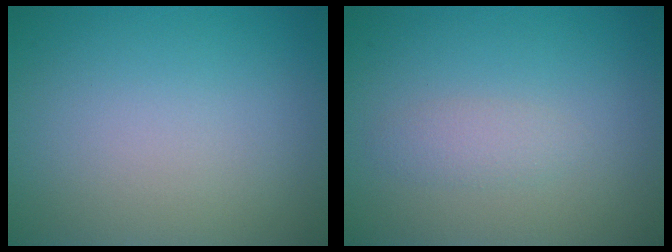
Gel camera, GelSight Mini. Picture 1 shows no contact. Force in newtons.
{"total": 1.3, "press": 1.3, "slide": 0.0}